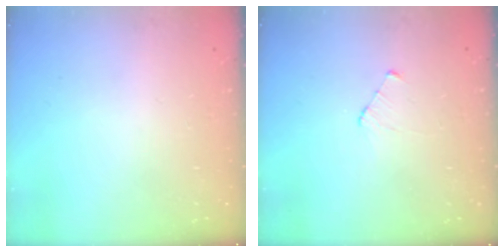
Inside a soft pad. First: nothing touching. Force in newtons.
{"total": 4.0, "press": 4.0, "slide": 0.4}